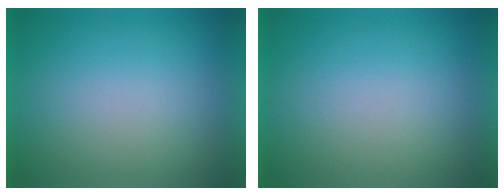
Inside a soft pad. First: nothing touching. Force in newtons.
{"total": 0.0}